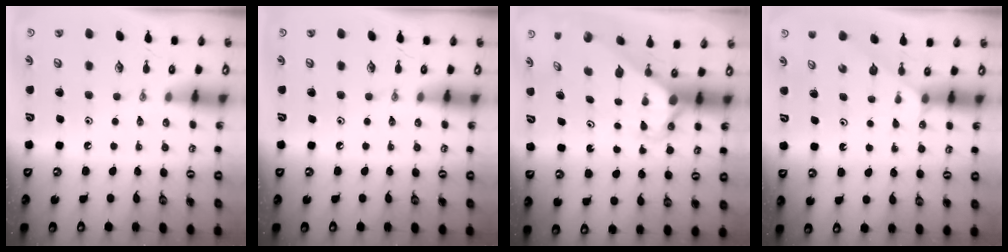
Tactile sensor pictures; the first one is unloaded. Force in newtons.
{"total": 0.0}
{"total": 3.0, "press": 3.0, "slide": 0.3}
{"total": 2.1, "press": 2.0, "slide": 0.3}